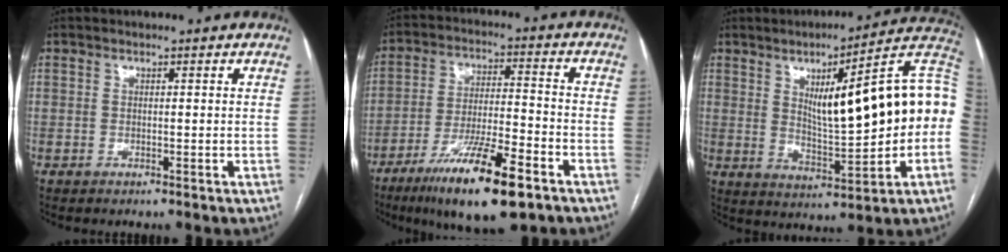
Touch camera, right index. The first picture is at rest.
{"total": 15.3, "force": [-9.3, 2.0, 12.0], "torque": [-0.218, -0.029, -0.159]}
{"total": 19.2, "force": [1.8, 3.3, 18.8], "torque": [-0.272, 0.030, 0.030]}